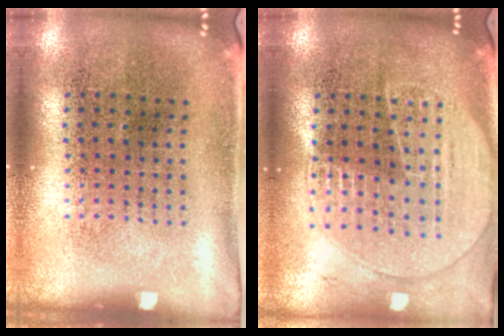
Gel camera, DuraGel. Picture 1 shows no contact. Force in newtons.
{"total": 1.8, "press": 1.7, "slide": 0.7}